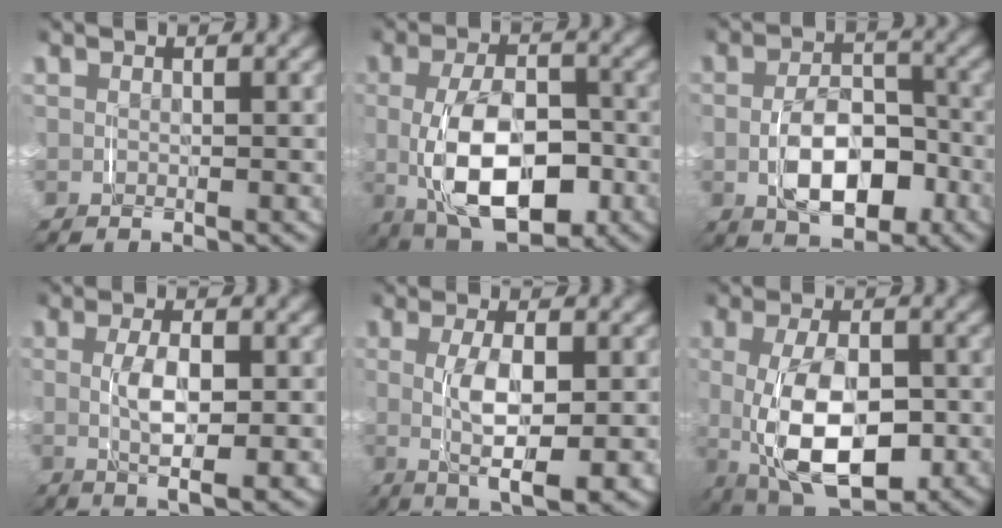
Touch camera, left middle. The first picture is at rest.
{"total": 10.2, "force": [-2.1, 5.5, 8.3], "torque": [-0.147, -0.019, -0.023]}
{"total": 6.2, "force": [-2.1, 3.6, 4.6], "torque": [-0.064, -0.005, -0.034]}
{"total": 4.0, "force": [-0.2, 0.8, 3.9], "torque": [-0.072, -0.011, 0.001]}
{"total": 5.6, "force": [-0.5, 1.4, 5.4], "torque": [-0.094, -0.013, -0.003]}
{"total": 8.9, "force": [-1.4, 4.3, 7.6], "torque": [-0.135, -0.020, -0.014]}